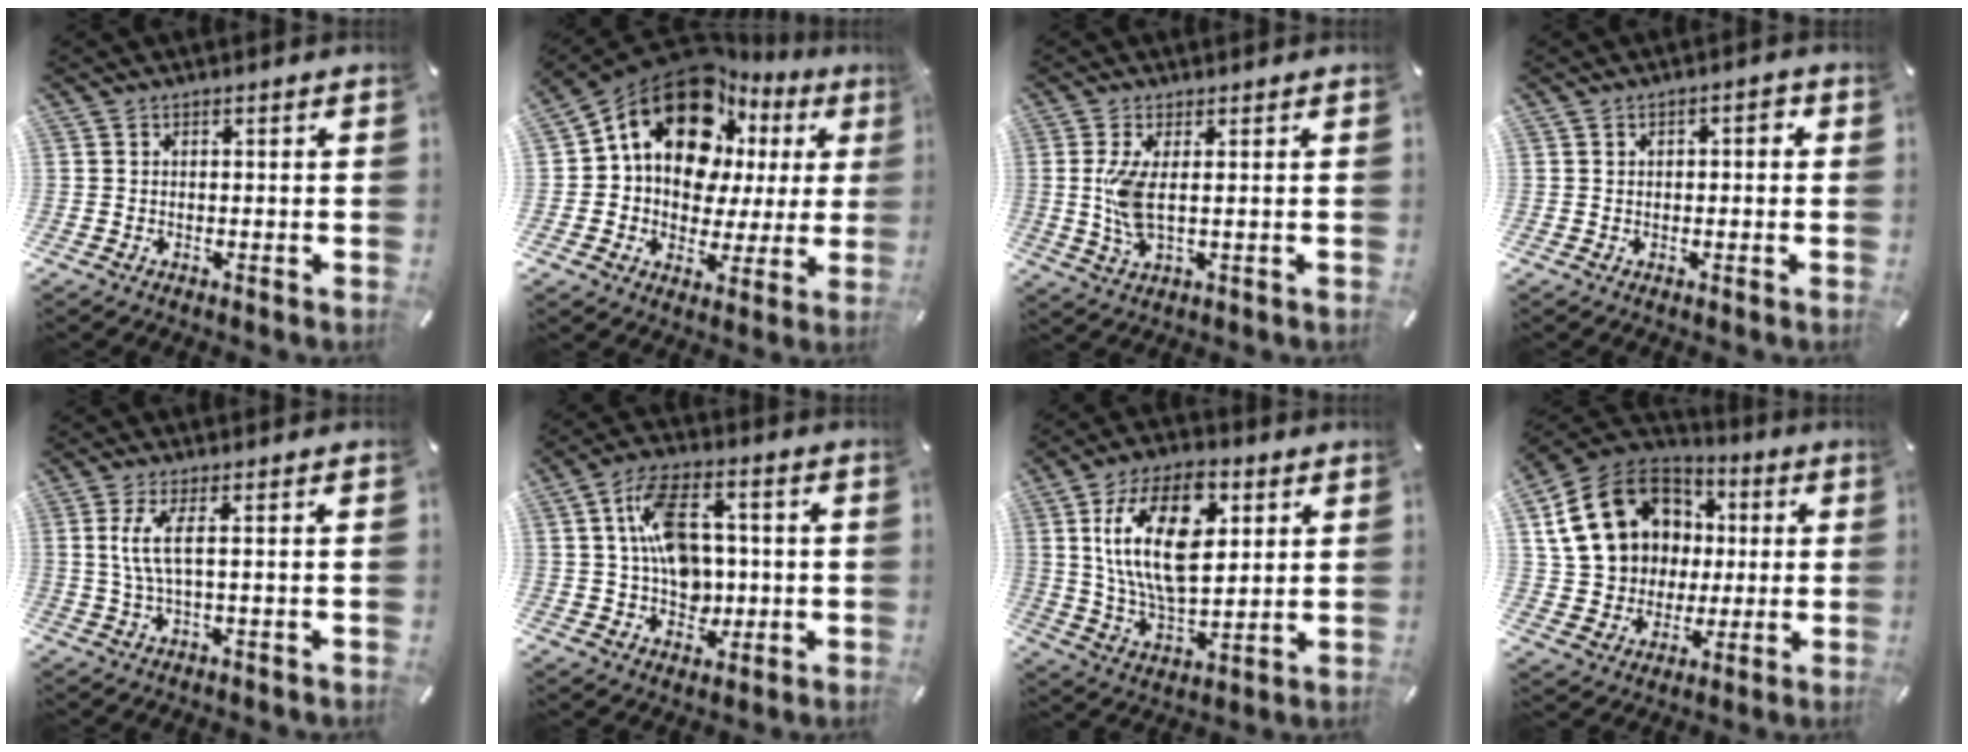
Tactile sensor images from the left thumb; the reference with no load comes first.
{"total": 17.9, "force": [8.6, 12.1, 9.9], "torque": [-0.165, -0.052, 0.153]}
{"total": 7.5, "force": [0.7, 2.4, 7.1], "torque": [-0.150, -0.014, 0.007]}
{"total": 2.1, "force": [-0.3, 1.3, 1.6], "torque": [-0.030, 0.011, -0.010]}
{"total": 6.0, "force": [0.9, 1.0, 5.8], "torque": [-0.126, -0.010, 0.012]}
{"total": 13.3, "force": [1.1, 9.7, 9.1], "torque": [-0.170, 0.020, 0.023]}
{"total": 19.9, "force": [5.9, 11.3, 15.3], "torque": [-0.314, -0.005, 0.096]}
{"total": 20.1, "force": [5.2, 17.1, 9.2], "torque": [-0.170, -0.015, 0.117]}